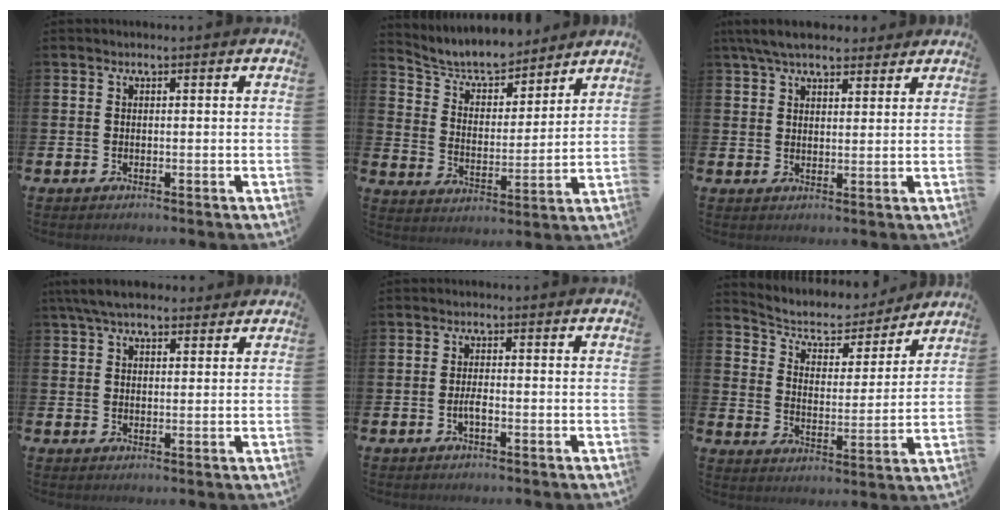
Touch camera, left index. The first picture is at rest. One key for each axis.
{"total": 7.0, "fx": 6.6, "fy": 1.7, "fz": 1.7, "tx": -0.060, "ty": -0.049, "tz": 0.112}
{"total": 6.0, "fx": 5.5, "fy": 1.7, "fz": 1.9, "tx": -0.048, "ty": -0.013, "tz": 0.101}
{"total": 5.4, "fx": 4.7, "fy": 1.8, "fz": 1.9, "tx": -0.046, "ty": -0.009, "tz": 0.088}
{"total": 1.4, "fx": -0.6, "fy": 0.4, "fz": 1.2, "tx": -0.027, "ty": 0.003, "tz": -0.011}
{"total": 5.6, "fx": 4.9, "fy": 2.3, "fz": 1.3, "tx": -0.049, "ty": -0.041, "tz": 0.077}